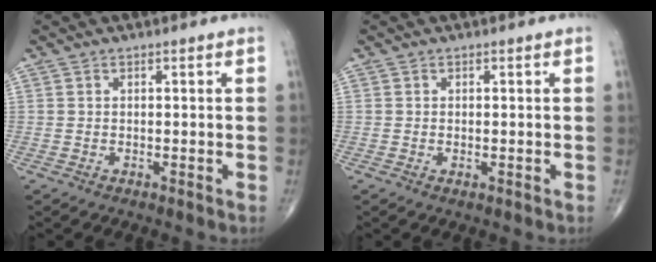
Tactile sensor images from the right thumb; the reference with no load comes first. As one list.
[{"total": 0.7, "force": [-0.1, 0.3, 0.6], "torque": [-0.012, -0.002, -0.003]}]